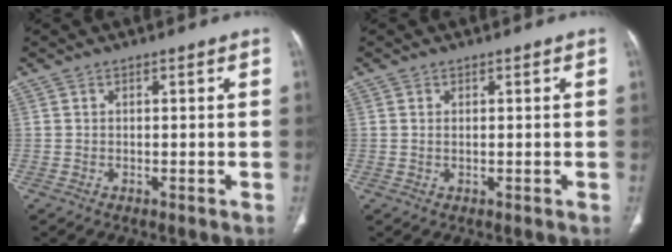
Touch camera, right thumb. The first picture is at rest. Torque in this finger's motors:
{"motor_torque": [-0.31, -0.10, -0.44, 0.35, -0.05]}